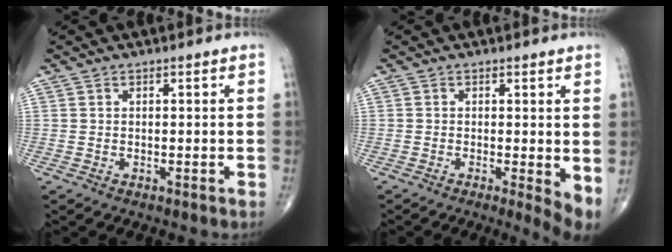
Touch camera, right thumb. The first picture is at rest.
{"total": 4.3, "force": [0.0, 1.4, 4.0], "torque": [-0.057, -0.011, -0.004]}